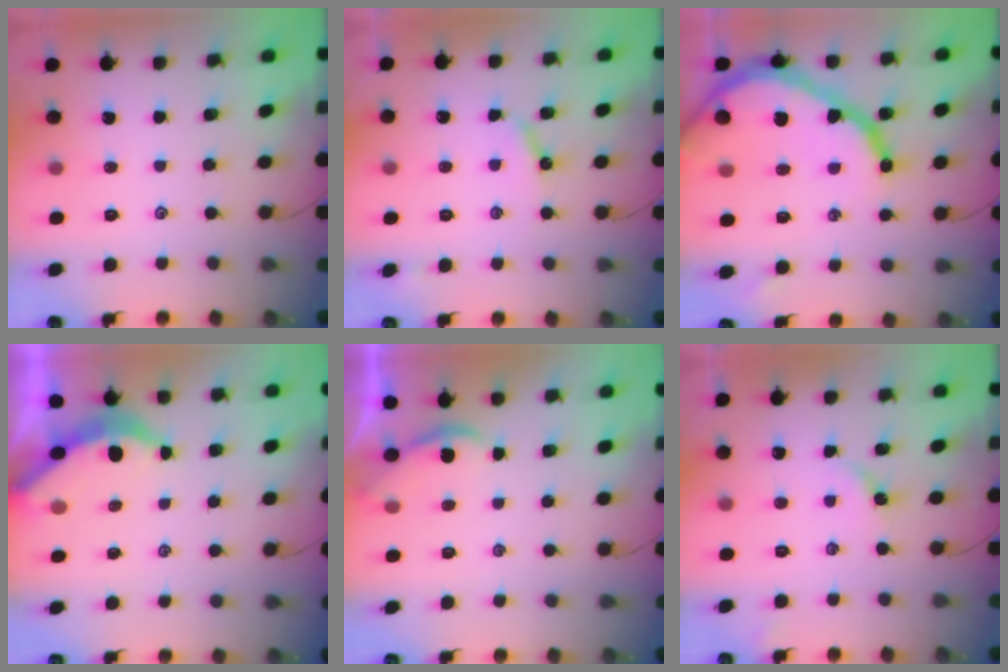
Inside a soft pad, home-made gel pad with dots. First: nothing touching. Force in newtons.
{"total": 4.5, "press": 4.5, "slide": 0.3}
{"total": 18.5, "press": 18.4, "slide": 1.9}
{"total": 3.7, "press": 3.7, "slide": 0.4}
{"total": 1.2, "press": 1.1, "slide": 0.1}
{"total": 3.7, "press": 3.7, "slide": 0.5}